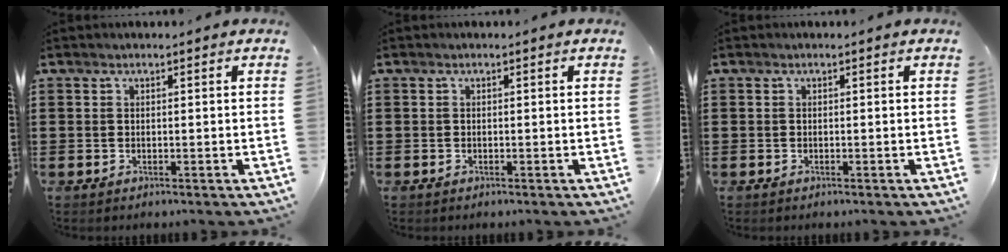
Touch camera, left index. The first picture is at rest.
{"total": 0.0}
{"total": 0.0}